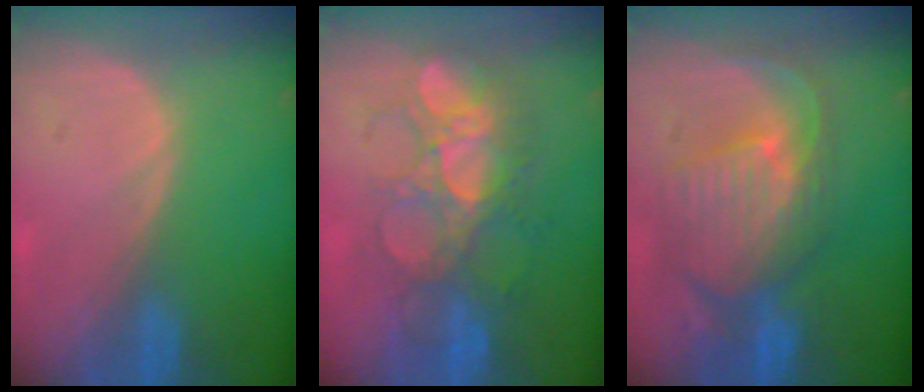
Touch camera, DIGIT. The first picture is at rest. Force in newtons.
{"total": 8.8, "press": 8.7, "slide": 1.6}
{"total": 10.8, "press": 9.5, "slide": 5.2}